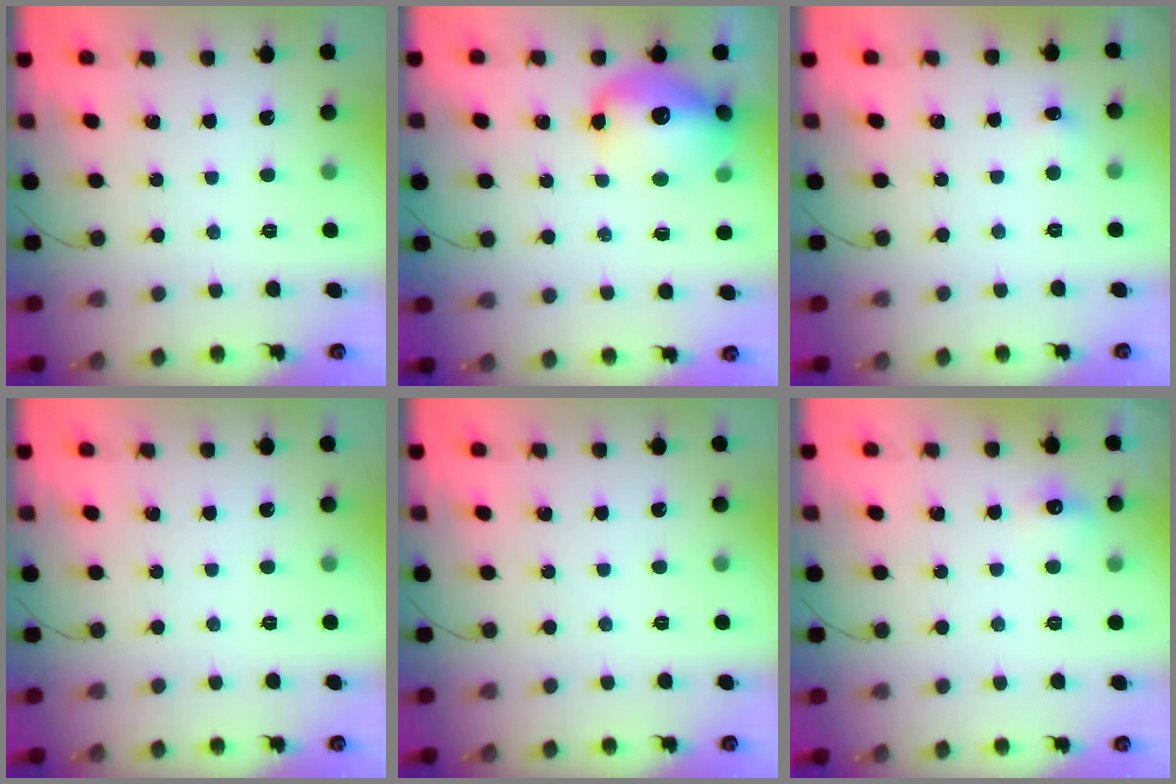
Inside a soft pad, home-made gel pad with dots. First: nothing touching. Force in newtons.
{"total": 15.2, "press": 14.8, "slide": 3.6}
{"total": 3.8, "press": 3.6, "slide": 1.1}
{"total": 0.0}
{"total": 0.0}
{"total": 6.2, "press": 5.9, "slide": 1.8}